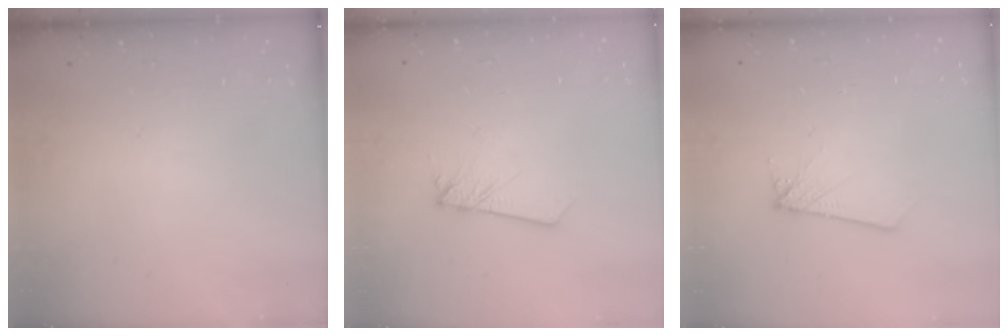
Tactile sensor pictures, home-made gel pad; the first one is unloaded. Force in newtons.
{"total": 2.0, "press": 2.0, "slide": 0.2}
{"total": 1.7, "press": 1.7, "slide": 0.1}